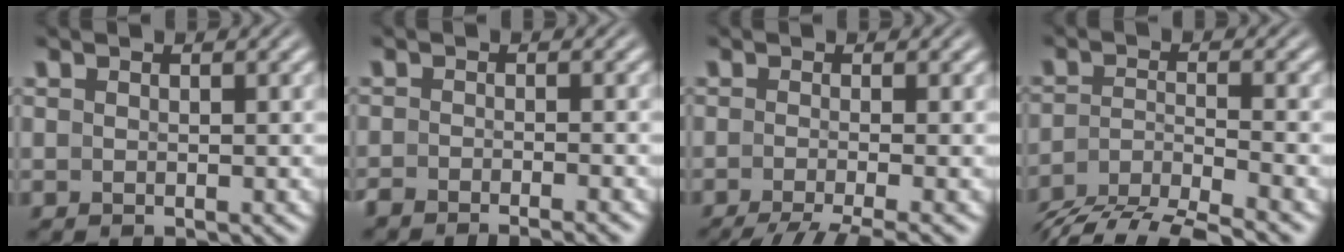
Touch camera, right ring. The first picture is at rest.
{"total": 3.5, "force": [-3.3, 0.9, 0.9], "torque": [-0.006, -0.002, -0.056]}
{"total": 7.9, "force": [-6.5, 2.6, 3.8], "torque": [-0.055, -0.022, -0.088]}
{"total": 7.7, "force": [-5.6, 3.7, 3.9], "torque": [-0.070, -0.021, -0.085]}